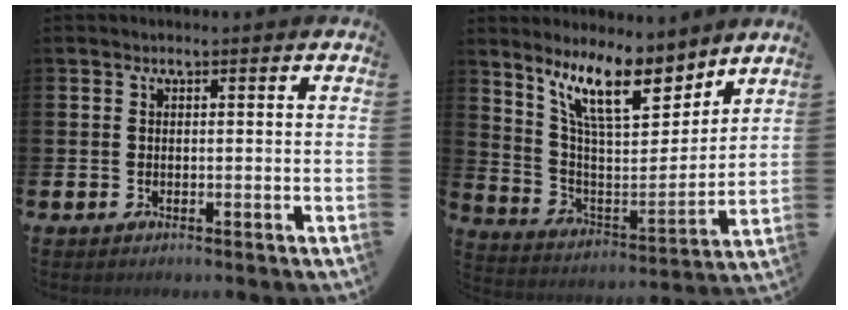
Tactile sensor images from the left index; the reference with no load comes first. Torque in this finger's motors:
{"motor_torque": [1.00, -1.14, 1.06, 0.21]}